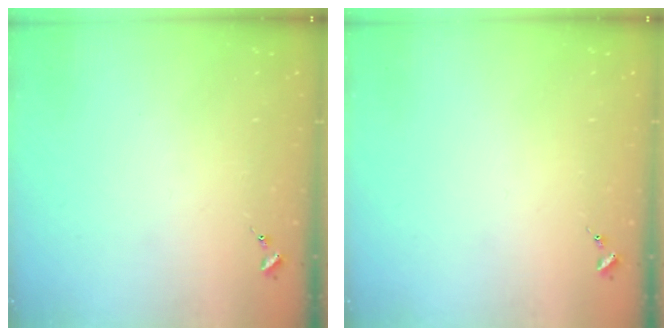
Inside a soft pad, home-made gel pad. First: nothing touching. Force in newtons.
{"total": 0.0}